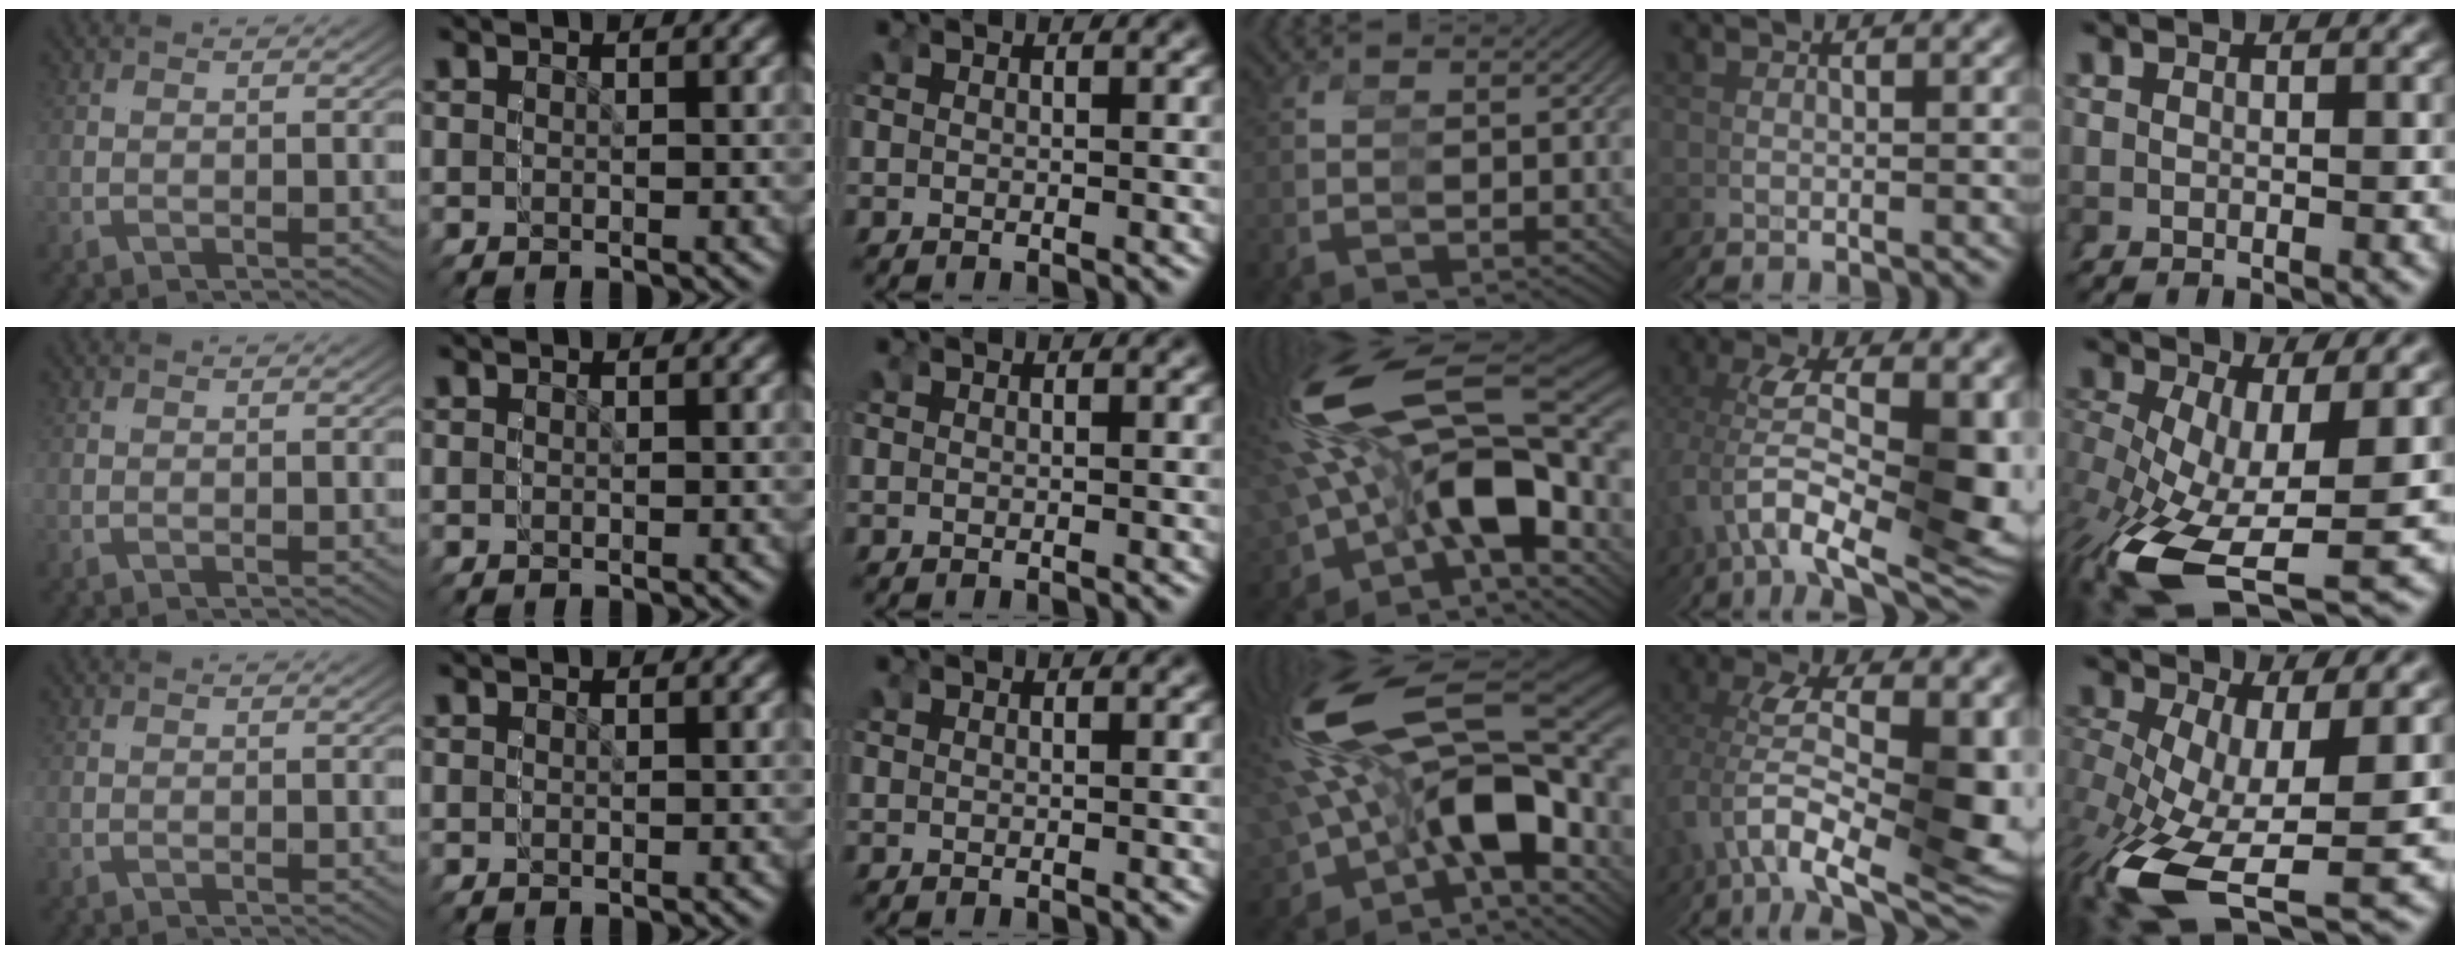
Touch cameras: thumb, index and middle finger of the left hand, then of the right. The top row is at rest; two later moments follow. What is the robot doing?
{"motion": "grasp_and_lifting", "object": "stress ball aka squeeze ball"}